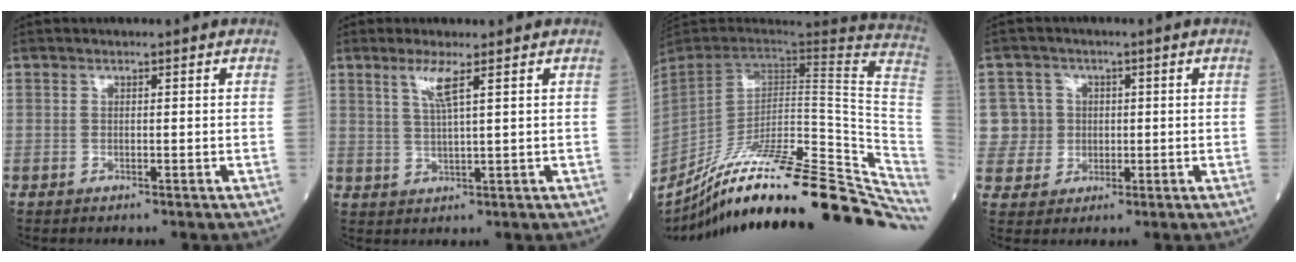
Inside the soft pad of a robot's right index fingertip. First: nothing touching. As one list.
[{"total": 3.7, "force": [1.9, -0.4, 3.2], "torque": [-0.069, -0.004, 0.041]}, {"total": 35.8, "force": [-27.7, 5.1, 22.1], "torque": [-0.243, -0.035, -0.402]}, {"total": 5.6, "force": [0.7, 5.6, 0.1], "torque": [0.007, 0.013, 0.014]}]